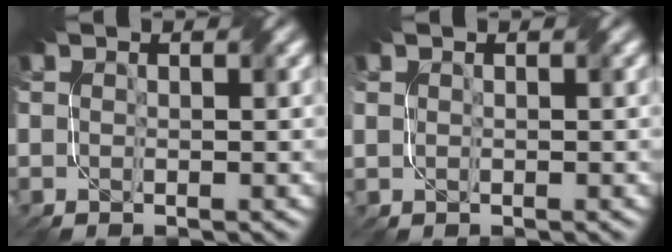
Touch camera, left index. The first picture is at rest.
{"total": 0.7, "force": [0.5, 0.4, -0.4], "torque": [0.009, 0.005, 0.008]}